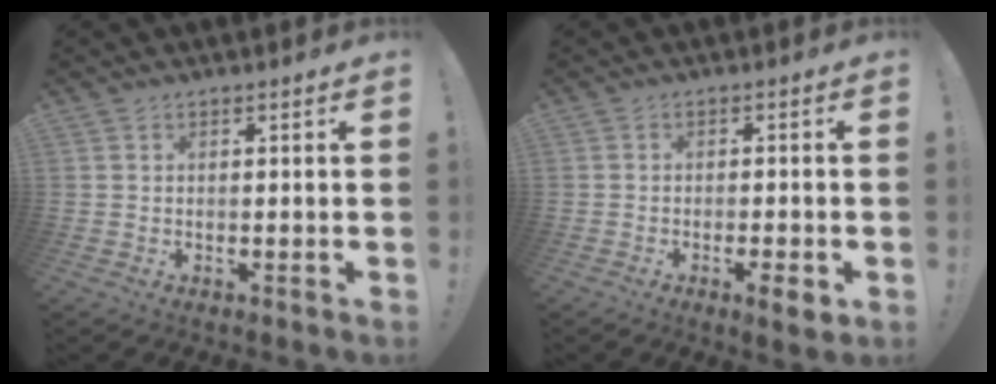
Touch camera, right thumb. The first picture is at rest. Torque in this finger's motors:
{"motor_torque": [0.61, 0.62, 0.21, -0.19, 0.17]}